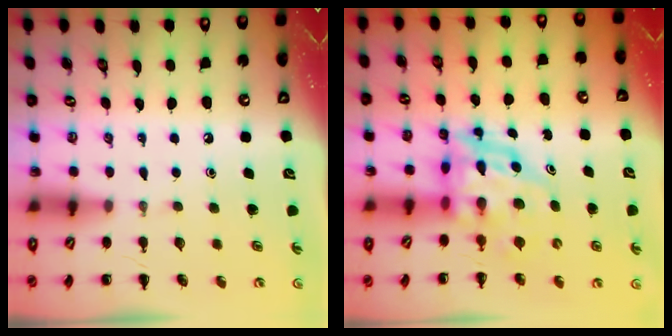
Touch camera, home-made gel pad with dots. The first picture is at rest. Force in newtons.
{"total": 5.5, "press": 5.2, "slide": 1.7}